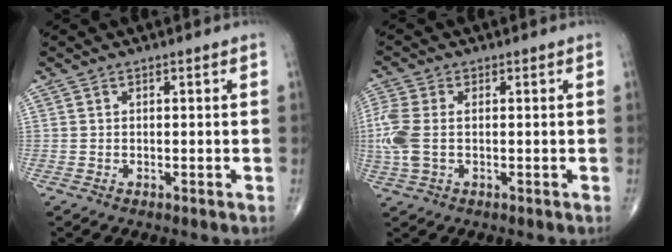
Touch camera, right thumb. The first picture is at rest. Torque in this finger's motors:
{"motor_torque": [0.24, 0.12, 0.88, 0.19, 0.10]}